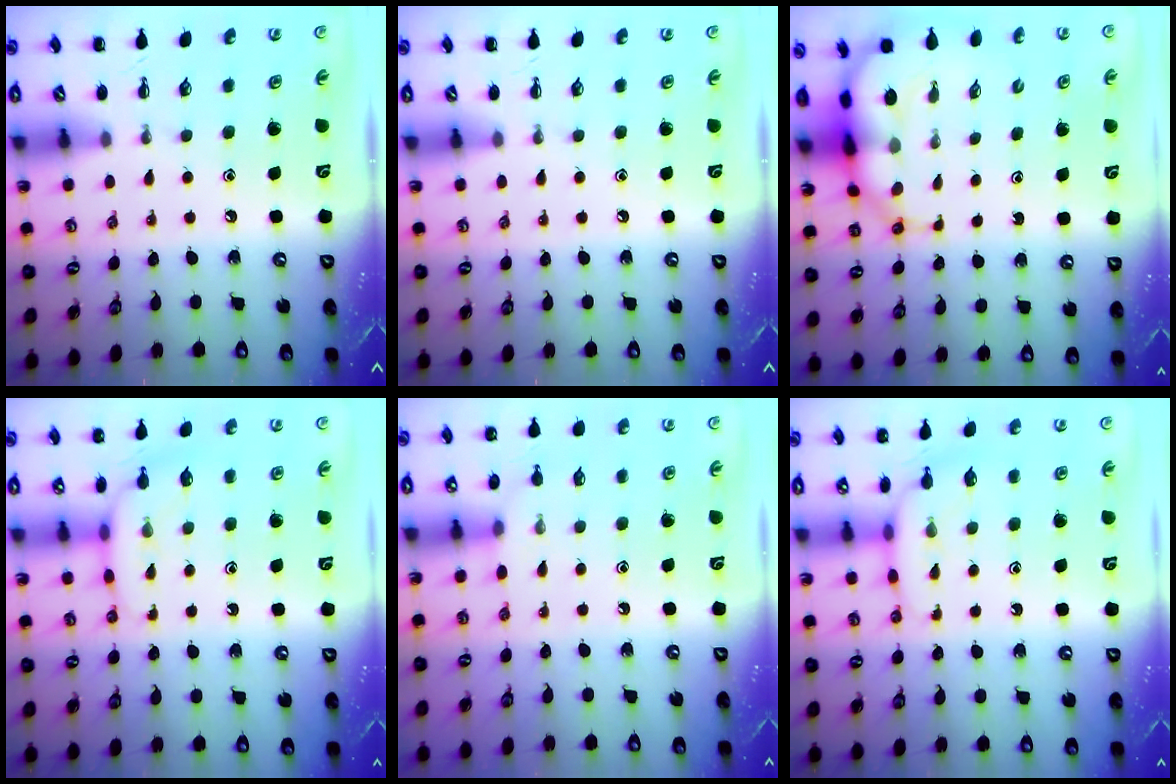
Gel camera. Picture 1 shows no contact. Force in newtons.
{"total": 0.0}
{"total": 7.4, "press": 7.0, "slide": 2.2}
{"total": 8.1, "press": 7.9, "slide": 1.5}
{"total": 6.2, "press": 6.1, "slide": 1.1}
{"total": 8.1, "press": 7.9, "slide": 1.5}